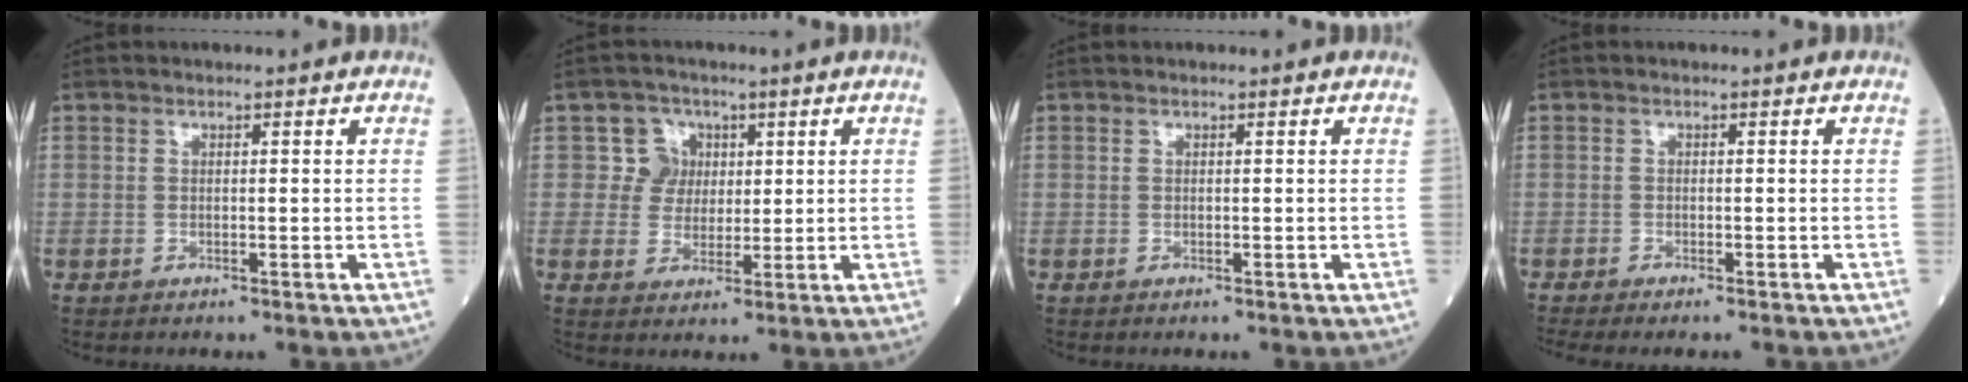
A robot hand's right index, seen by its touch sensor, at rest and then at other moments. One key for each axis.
{"total": 4.5, "fx": 1.4, "fy": 4.2, "fz": 0.2, "tx": 0.003, "ty": 0.012, "tz": 0.024}
{"total": 0.0}
{"total": 5.2, "fx": -4.6, "fy": 0.2, "fz": 2.4, "tx": -0.022, "ty": -0.008, "tz": -0.066}